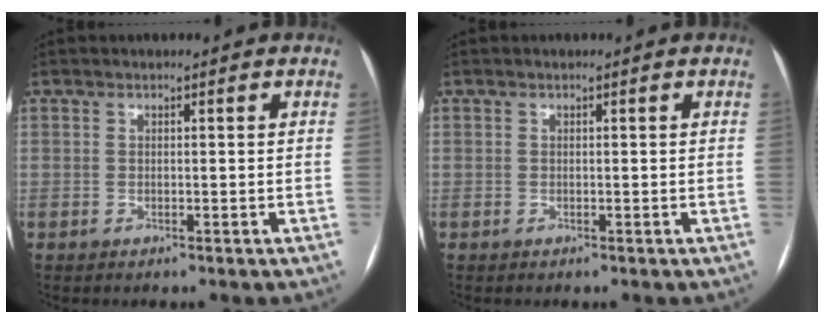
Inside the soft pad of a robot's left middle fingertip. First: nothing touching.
{"total": 0.0}